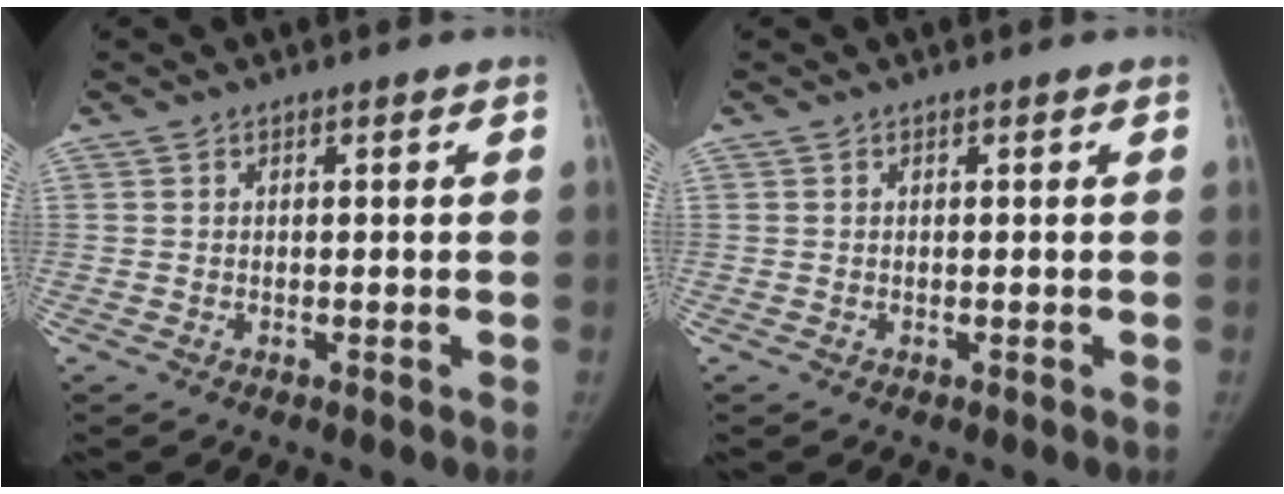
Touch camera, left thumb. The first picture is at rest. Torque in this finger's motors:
{"motor_torque": [0.00, 0.00, 0.04, -0.04, 0.00]}